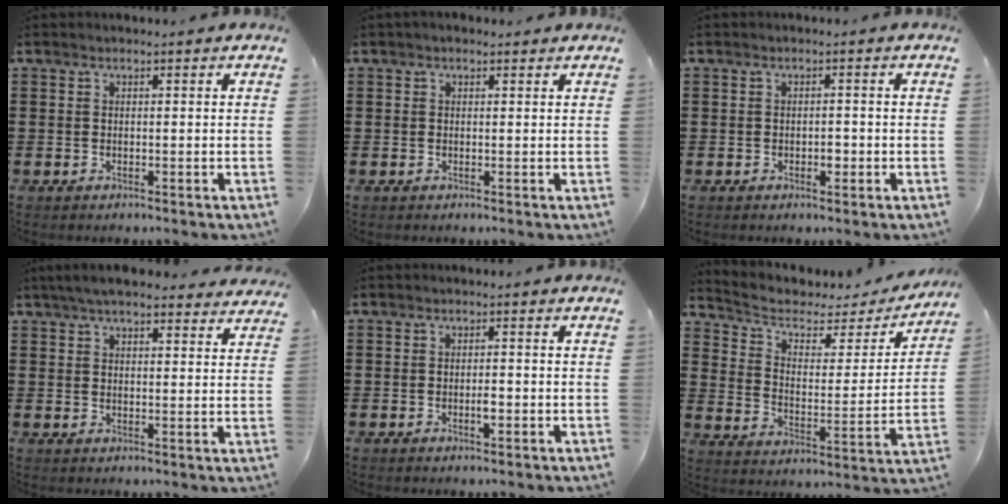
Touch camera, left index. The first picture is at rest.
{"total": 0.7, "force": [0.4, 0.6, 0.3], "torque": [-0.008, 0.006, 0.006]}
{"total": 1.4, "force": [-0.3, 0.7, 1.2], "torque": [-0.022, 0.000, -0.007]}
{"total": 5.2, "force": [4.7, 0.7, 2.0], "torque": [-0.052, -0.007, 0.088]}
{"total": 1.7, "force": [-0.4, 0.5, 1.5], "torque": [-0.028, -0.002, -0.005]}
{"total": 4.1, "force": [2.6, 2.3, 2.2], "torque": [-0.062, -0.014, 0.037]}